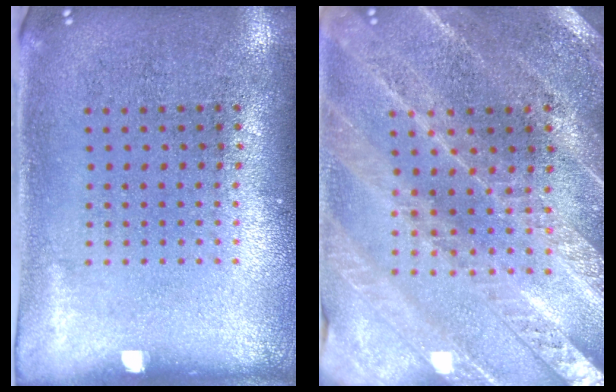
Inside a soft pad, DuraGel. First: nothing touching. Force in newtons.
{"total": 2.4, "press": 2.4, "slide": 0.4}